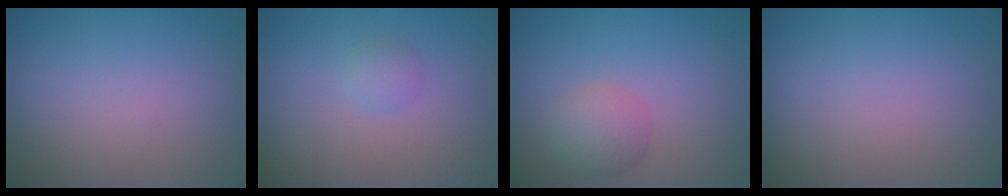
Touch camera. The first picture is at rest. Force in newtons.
{"total": 1.2, "press": 1.2, "slide": 0.1}
{"total": 2.7, "press": 2.7, "slide": 0.2}
{"total": 0.0}